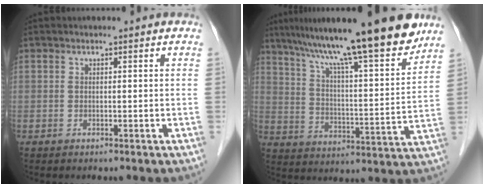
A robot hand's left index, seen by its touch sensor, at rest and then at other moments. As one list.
[{"total": 21.5, "force": [17.0, 1.1, 13.1], "torque": [-0.207, 0.006, 0.261]}]